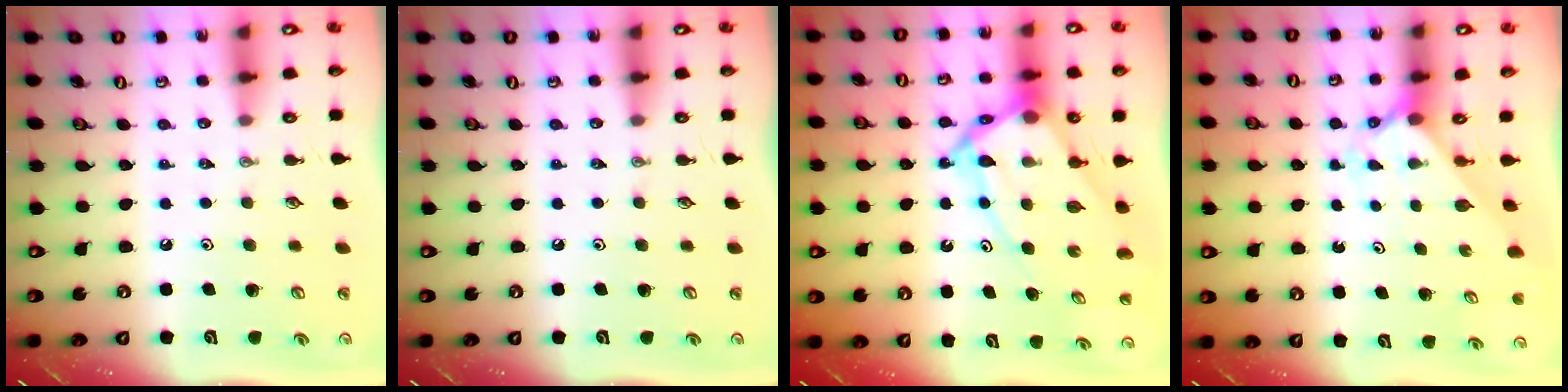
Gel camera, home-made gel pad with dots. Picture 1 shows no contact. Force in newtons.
{"total": 0.0}
{"total": 13.5, "press": 13.5, "slide": 1.1}
{"total": 1.9, "press": 1.9, "slide": 0.1}